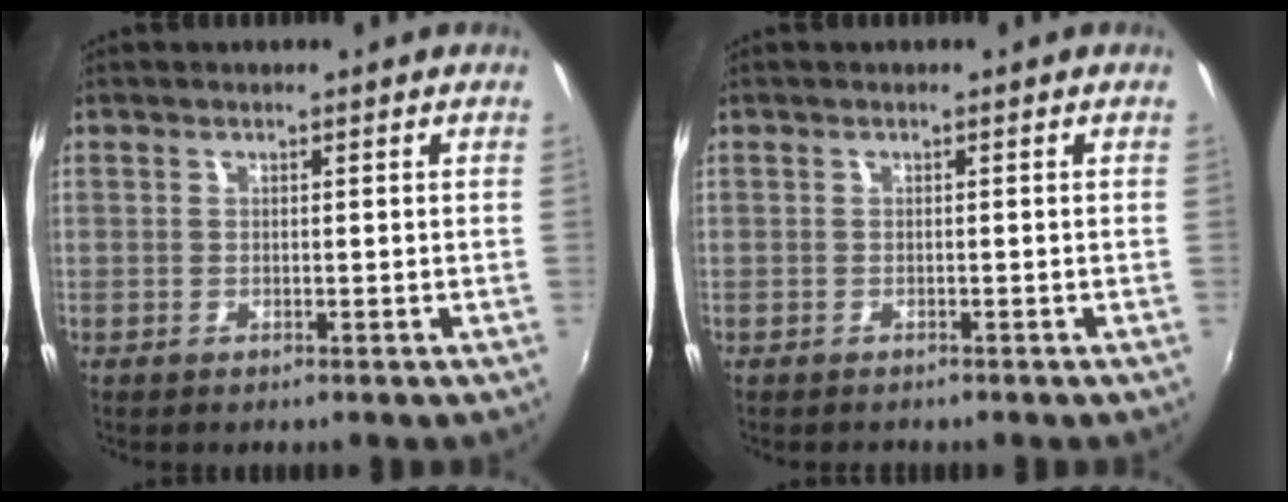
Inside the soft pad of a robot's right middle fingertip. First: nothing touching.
{"total": 0.7, "force": [-0.6, 0.3, 0.0], "torque": [-0.002, -0.002, -0.010]}